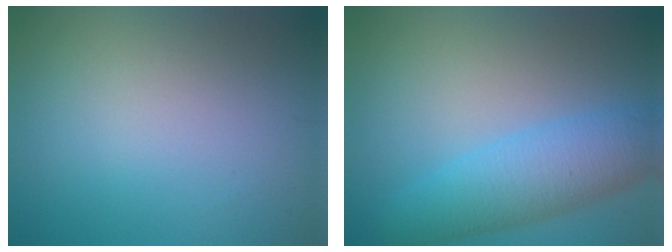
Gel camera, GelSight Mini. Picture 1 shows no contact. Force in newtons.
{"total": 6.1, "press": 6.1, "slide": 0.1}